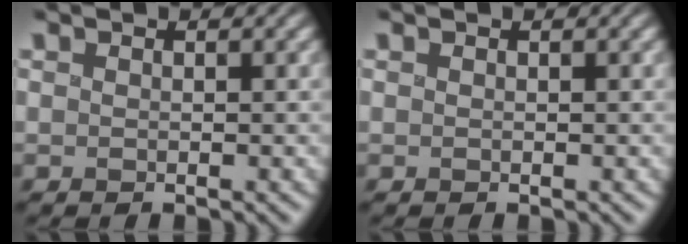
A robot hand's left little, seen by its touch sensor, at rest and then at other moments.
{"total": 0.0}